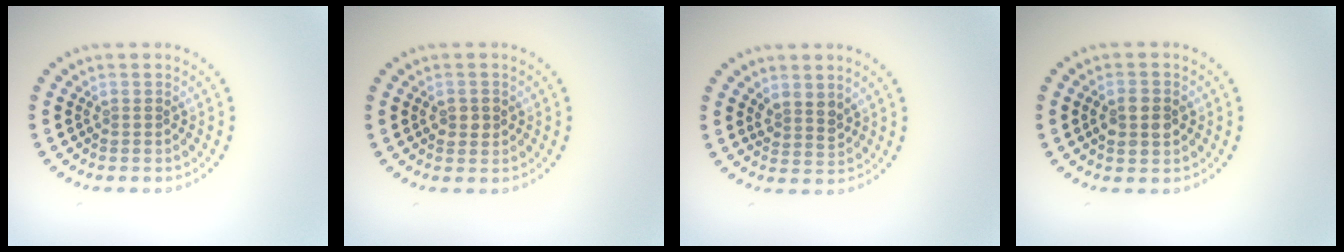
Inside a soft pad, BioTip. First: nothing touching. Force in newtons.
{"total": 1.5, "press": 1.5, "slide": 0.1}
{"total": 1.9, "press": 1.5, "slide": 1.0}
{"total": 2.9, "press": 2.9, "slide": 0.2}